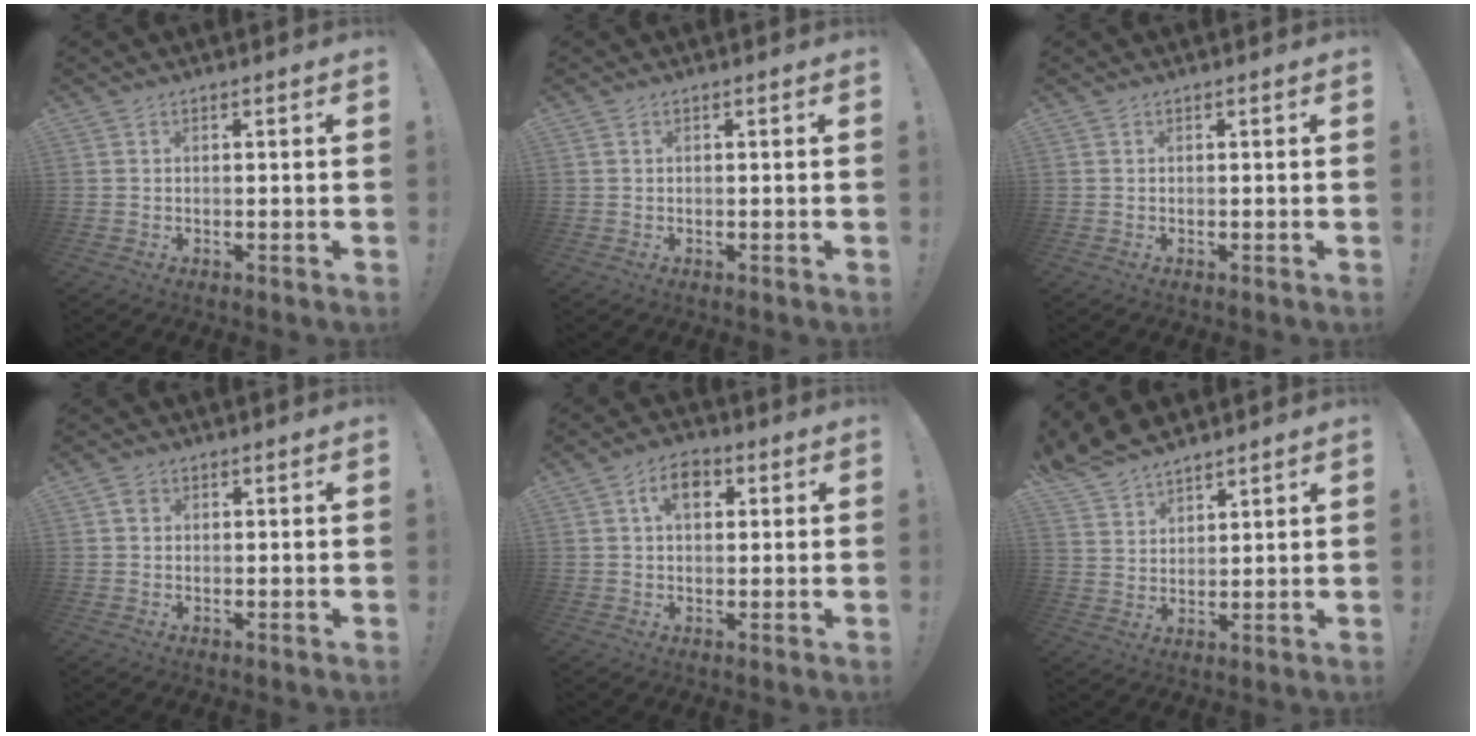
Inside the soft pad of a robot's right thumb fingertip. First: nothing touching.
{"total": 0.0}
{"total": 0.0}
{"total": 1.5, "force": [0.5, 1.4, 0.4], "torque": [-0.002, 0.000, 0.008]}
{"total": 7.0, "force": [2.1, 4.5, 5.0], "torque": [-0.077, 0.009, 0.036]}
{"total": 8.3, "force": [7.5, 3.2, 1.8], "torque": [-0.047, -0.051, 0.147]}